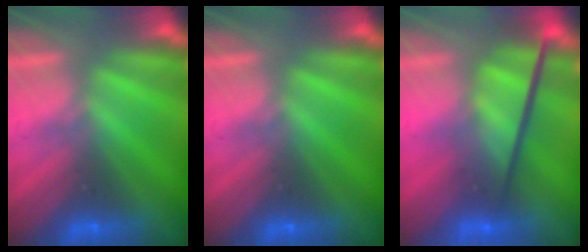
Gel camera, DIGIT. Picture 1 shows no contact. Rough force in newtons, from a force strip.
{"total": 0.0}
{"total": 3.7}